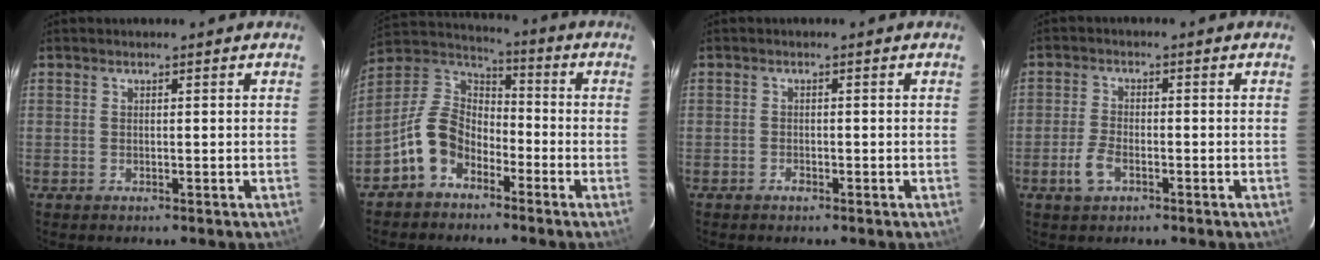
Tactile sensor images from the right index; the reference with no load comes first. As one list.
[{"total": 11.3, "force": [-6.1, 7.7, 5.6], "torque": [-0.127, 0.025, -0.123]}, {"total": 1.1, "force": [-0.9, 0.6, 0.4], "torque": [-0.007, 0.001, -0.017]}, {"total": 4.6, "force": [-2.2, 2.4, 3.2], "torque": [-0.077, -0.001, -0.042]}]